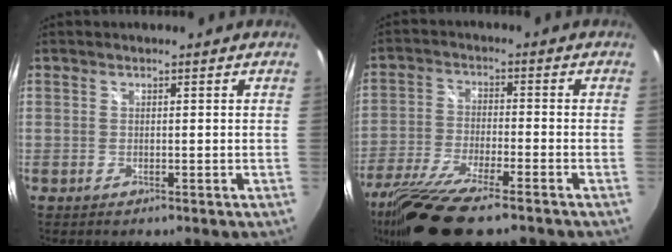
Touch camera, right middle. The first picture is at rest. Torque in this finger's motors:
{"motor_torque": [1.10, -1.04, 0.64, 0.21]}